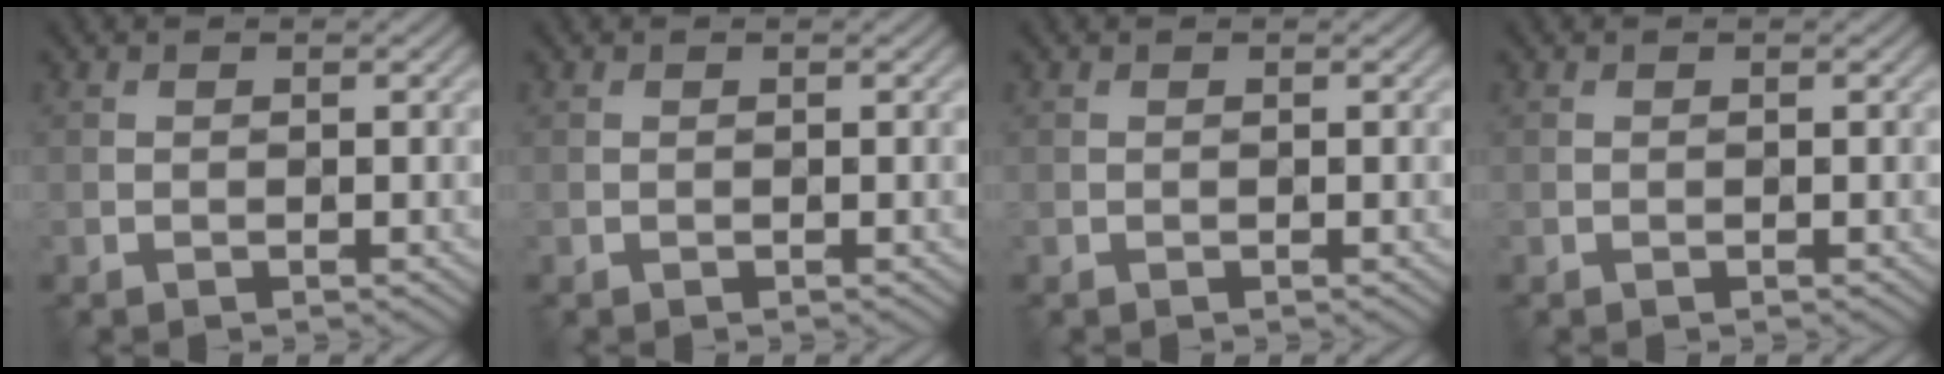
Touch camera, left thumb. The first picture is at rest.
{"total": 0.0}
{"total": 0.0}
{"total": 0.0}